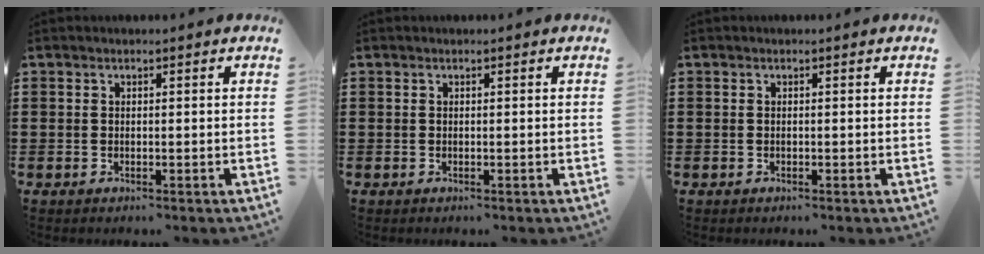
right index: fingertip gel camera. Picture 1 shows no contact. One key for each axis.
{"total": 0.0}
{"total": 0.0}